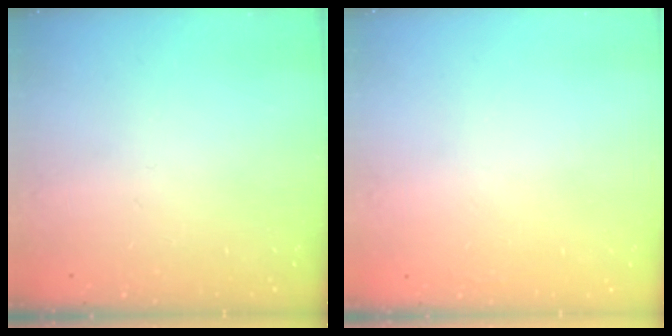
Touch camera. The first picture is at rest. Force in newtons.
{"total": 1.6, "press": 1.6, "slide": 0.0}